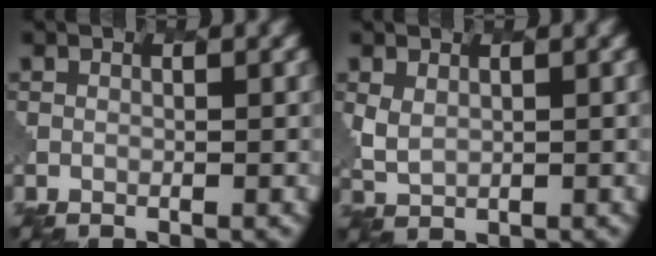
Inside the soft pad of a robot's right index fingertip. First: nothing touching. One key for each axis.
{"total": 1.8, "fx": 1.0, "fy": 1.2, "fz": 1.0, "tx": -0.030, "ty": -0.007, "tz": 0.025}